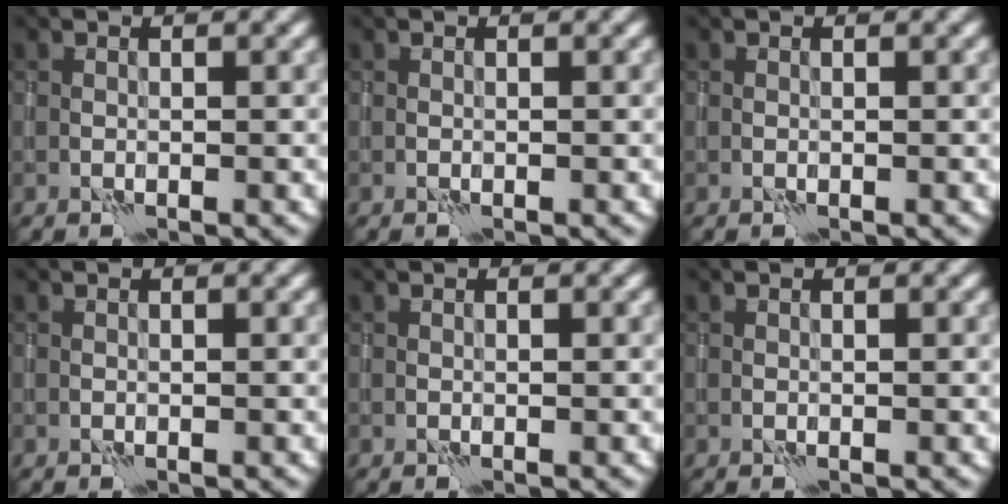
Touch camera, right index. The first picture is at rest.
{"total": 0.0}
{"total": 0.0}
{"total": 0.0}
{"total": 0.0}
{"total": 0.0}